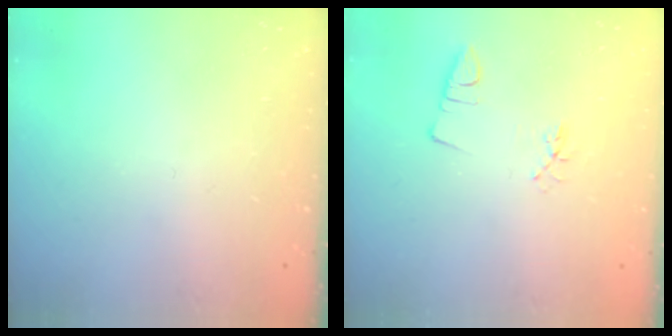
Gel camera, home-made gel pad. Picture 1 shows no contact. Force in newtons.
{"total": 2.6, "press": 2.2, "slide": 1.5}